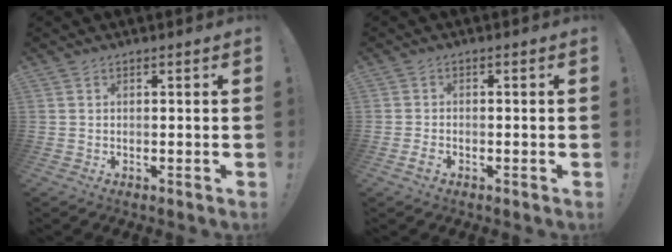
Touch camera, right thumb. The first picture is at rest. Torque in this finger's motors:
{"motor_torque": [0.01, 0.11, -0.19, 0.02, -0.01]}